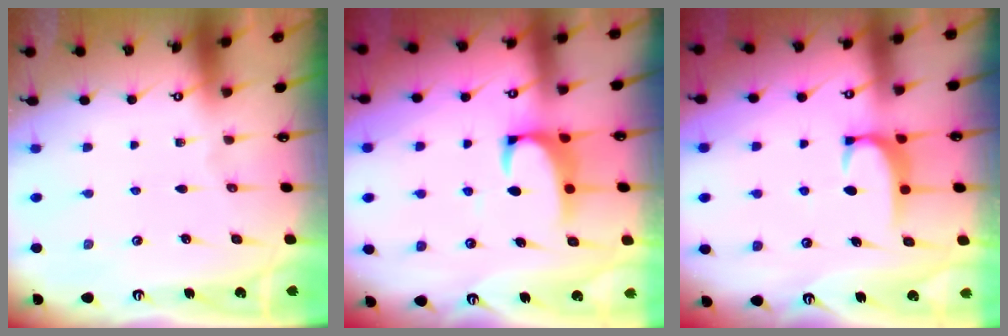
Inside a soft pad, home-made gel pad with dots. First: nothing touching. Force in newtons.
{"total": 2.2, "press": 2.0, "slide": 0.9}
{"total": 1.7, "press": 1.6, "slide": 0.5}